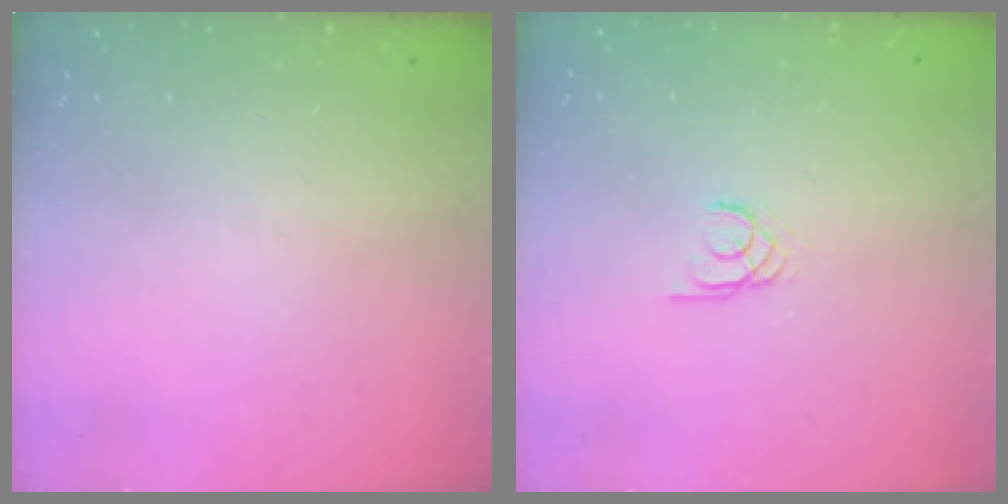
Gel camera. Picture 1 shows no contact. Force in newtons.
{"total": 1.5, "press": 1.5, "slide": 0.1}